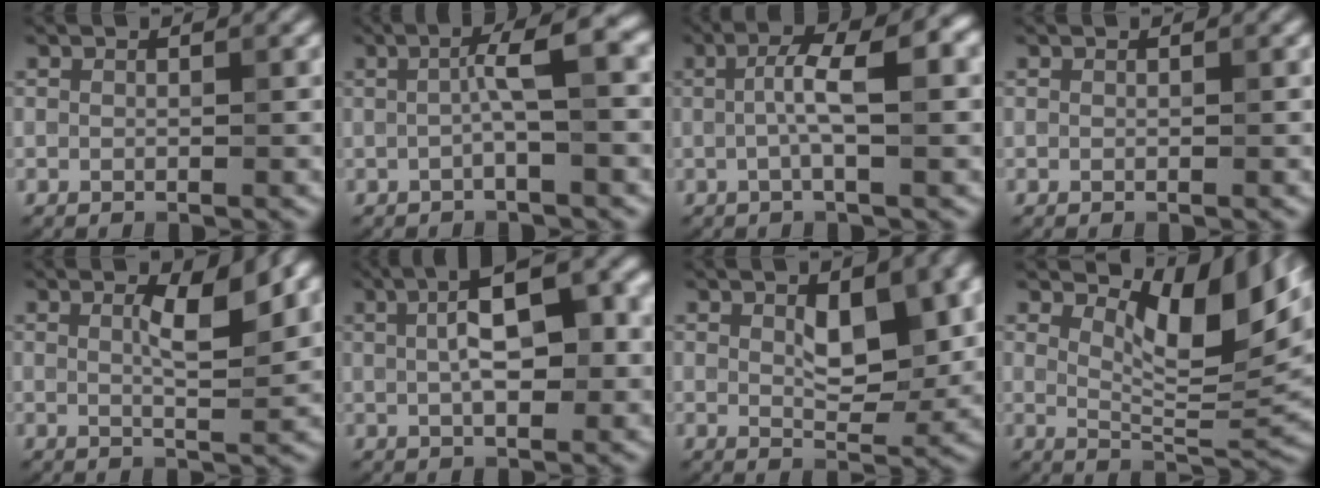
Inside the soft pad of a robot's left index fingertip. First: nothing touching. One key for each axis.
{"total": 4.0, "fx": 0.0, "fy": 0.5, "fz": 4.0, "tx": -0.064, "ty": 0.015, "tz": -0.006}
{"total": 4.9, "fx": 0.2, "fy": 1.0, "fz": 4.8, "tx": -0.084, "ty": 0.011, "tz": 0.001}
{"total": 0.0}
{"total": 3.9, "fx": 1.3, "fy": 0.8, "fz": 3.6, "tx": -0.056, "ty": 0.000, "tz": 0.020}
{"total": 8.9, "fx": 1.6, "fy": 3.4, "fz": 8.1, "tx": -0.123, "ty": 0.017, "tz": 0.017}
{"total": 5.2, "fx": 1.3, "fy": 2.3, "fz": 4.4, "tx": -0.068, "ty": -0.004, "tz": 0.025}
{"total": 7.9, "fx": 3.7, "fy": 2.7, "fz": 6.4, "tx": -0.094, "ty": -0.007, "tz": 0.061}